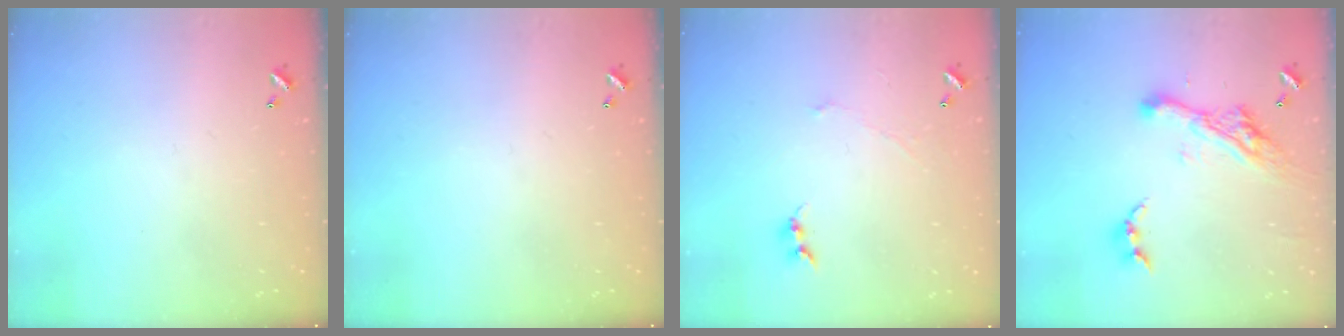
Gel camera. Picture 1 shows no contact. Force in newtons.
{"total": 0.0}
{"total": 0.0}
{"total": 11.0, "press": 10.9, "slide": 1.2}